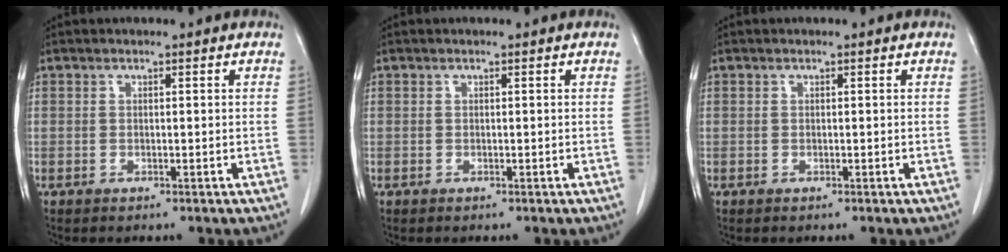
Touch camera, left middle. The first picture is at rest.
{"total": 0.0}
{"total": 0.0}